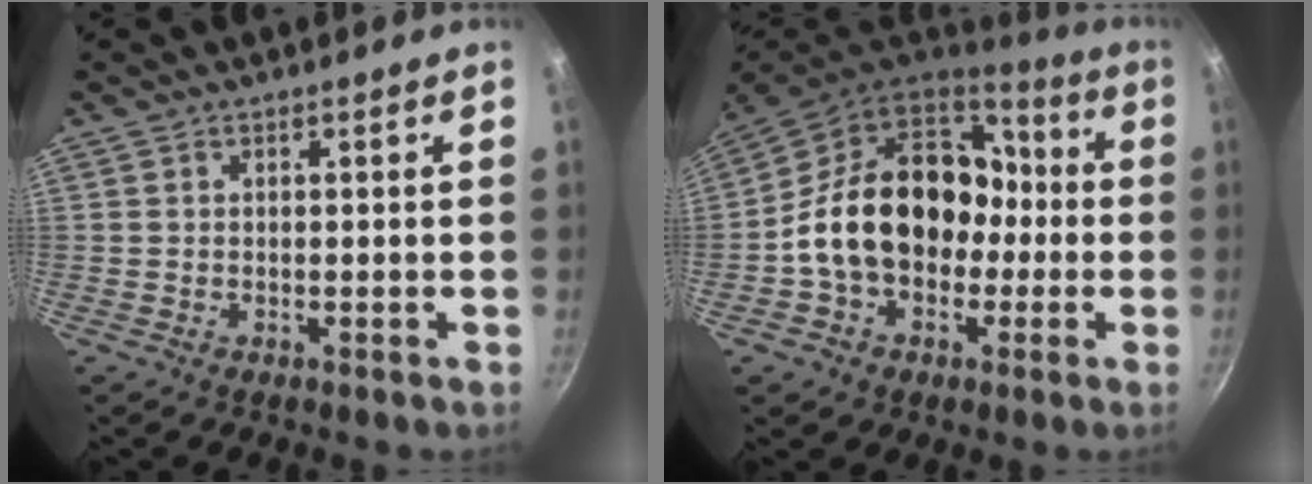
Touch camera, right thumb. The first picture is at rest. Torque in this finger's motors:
{"motor_torque": [2.52, 2.49, 0.82, -0.74, 0.55]}